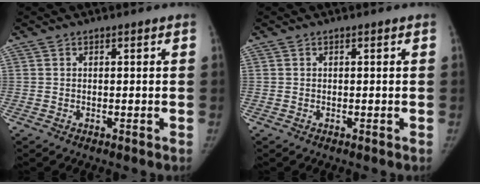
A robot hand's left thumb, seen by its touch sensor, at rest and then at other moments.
{"total": 0.0}